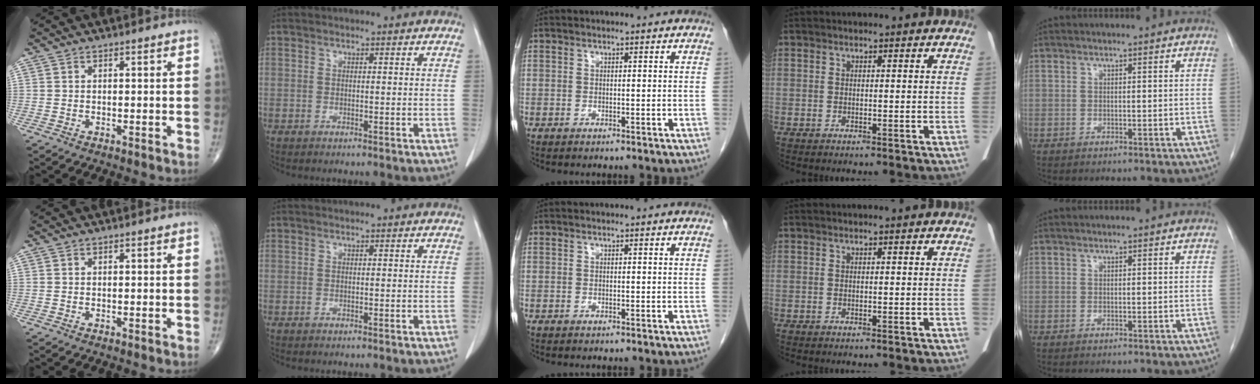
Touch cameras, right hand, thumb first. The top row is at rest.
{}